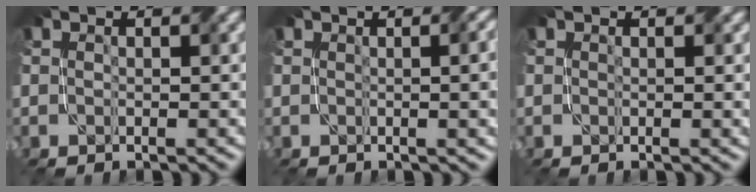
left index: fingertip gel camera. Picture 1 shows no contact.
{"total": 4.4, "force": [0.6, 1.8, 4.0], "torque": [-0.024, 0.011, 0.009]}
{"total": 0.8, "force": [0.4, 0.4, 0.6], "torque": [-0.004, -0.002, 0.007]}